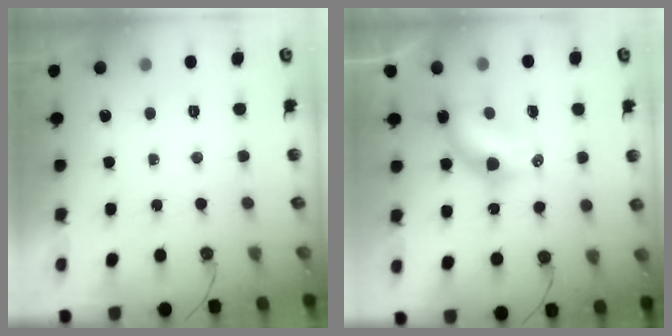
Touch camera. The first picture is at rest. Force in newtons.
{"total": 6.5, "press": 6.5, "slide": 0.2}